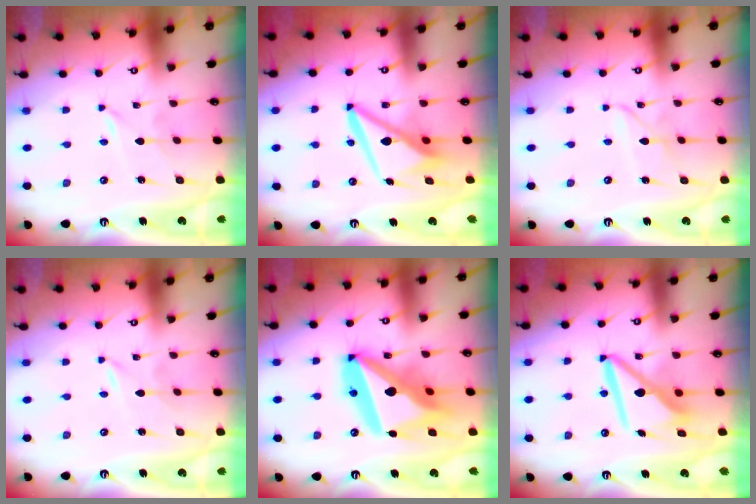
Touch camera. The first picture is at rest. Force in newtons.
{"total": 9.7, "press": 9.5, "slide": 1.7}
{"total": 2.8, "press": 2.8, "slide": 0.2}
{"total": 0.0}
{"total": 23.8, "press": 23.6, "slide": 3.0}
{"total": 11.0, "press": 11.0, "slide": 1.3}